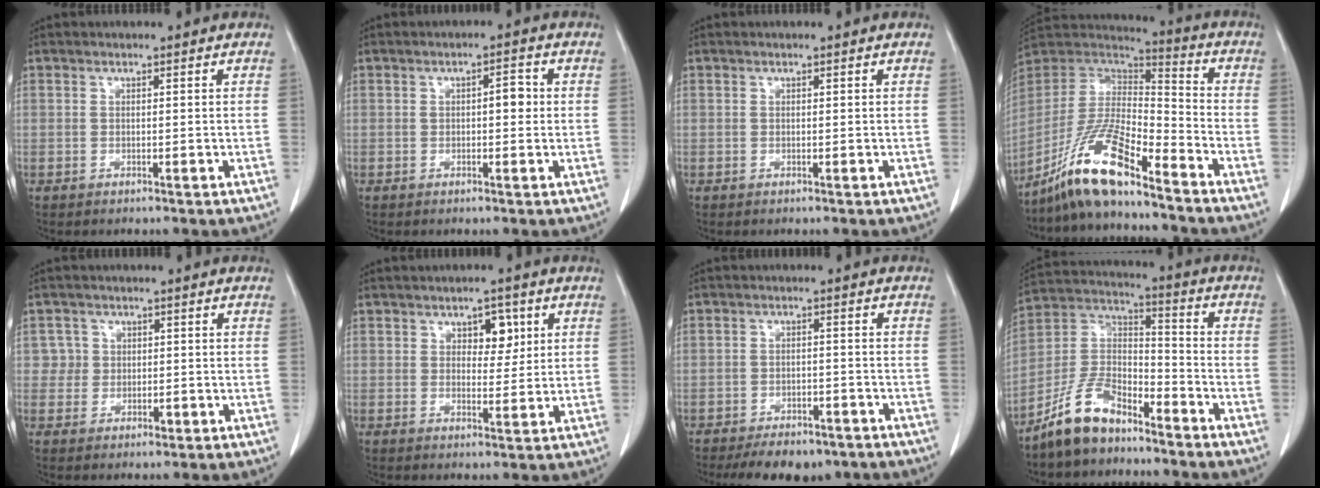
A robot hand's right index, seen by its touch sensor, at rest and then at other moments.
{"total": 2.7, "force": [0.3, 1.1, 2.5], "torque": [-0.036, 0.011, 0.003]}
{"total": 0.0}
{"total": 14.5, "force": [-10.7, 2.1, 9.6], "torque": [-0.187, 0.003, -0.199]}
{"total": 3.0, "force": [0.3, 3.0, 0.0], "torque": [0.015, 0.005, 0.004]}
{"total": 4.2, "force": [1.8, 2.4, 2.9], "torque": [-0.035, 0.006, 0.026]}
{"total": 8.2, "force": [-6.4, 3.8, 3.5], "torque": [-0.042, 0.002, -0.088]}
{"total": 10.2, "force": [-8.2, 5.4, 2.9], "torque": [-0.064, 0.033, -0.155]}